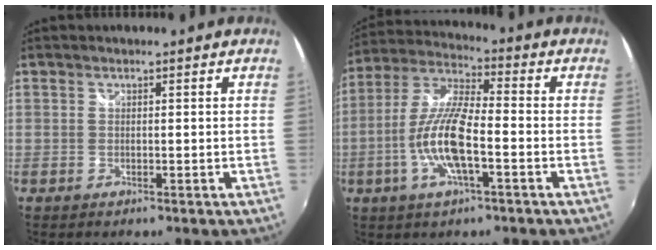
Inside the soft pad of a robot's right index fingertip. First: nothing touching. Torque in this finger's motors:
{"motor_torque": [1.58, -0.56, 0.36, 0.15]}